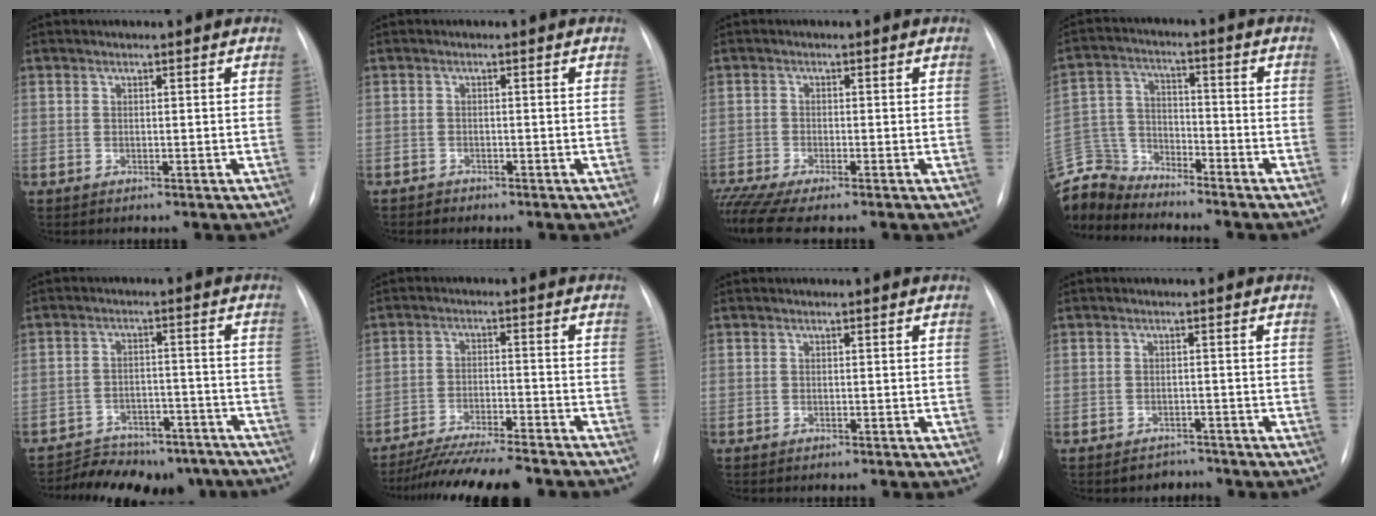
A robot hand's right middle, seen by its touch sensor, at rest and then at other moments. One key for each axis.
{"total": 0.9, "fx": -0.7, "fy": 0.4, "fz": -0.2, "tx": 0.002, "ty": 0.001, "tz": -0.014}
{"total": 6.0, "fx": -5.0, "fy": -0.1, "fz": 3.2, "tx": -0.065, "ty": -0.013, "tz": -0.089}
{"total": 10.8, "fx": -10.6, "fy": 1.8, "fz": 0.5, "tx": -0.018, "ty": 0.017, "tz": -0.208}
{"total": 14.2, "fx": -12.3, "fy": 6.4, "fz": 3.3, "tx": -0.039, "ty": 0.029, "tz": -0.155}
{"total": 14.7, "fx": -13.2, "fy": 1.4, "fz": 6.3, "tx": -0.102, "ty": -0.012, "tz": -0.200}
{"total": 0.8, "fx": -0.7, "fy": 0.1, "fz": 0.4, "tx": -0.005, "ty": -0.002, "tz": -0.008}
{"total": 2.2, "fx": -1.8, "fy": 1.0, "fz": -0.6, "tx": 0.007, "ty": 0.004, "tz": -0.023}